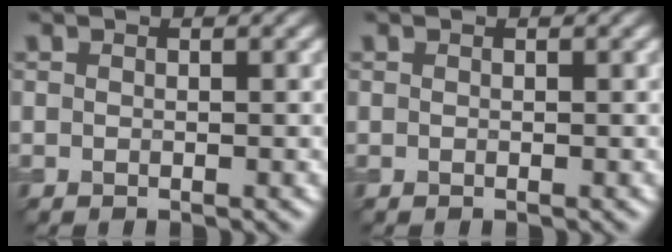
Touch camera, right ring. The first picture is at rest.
{"total": 0.0}